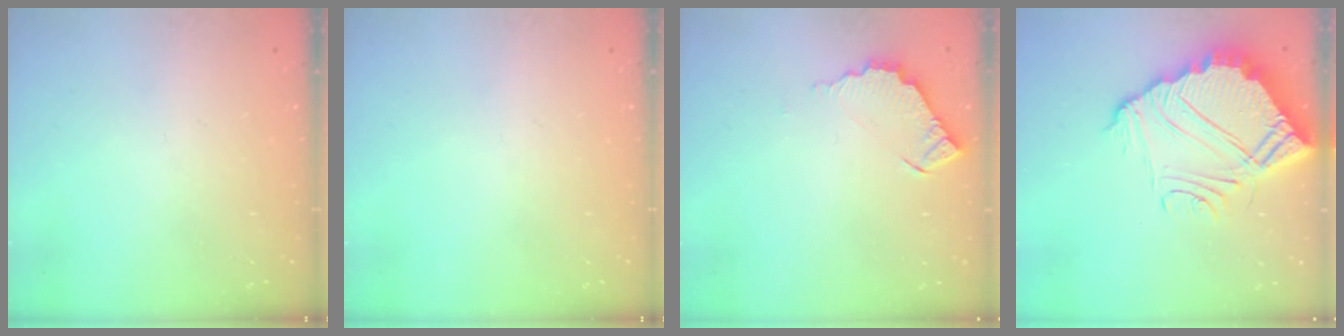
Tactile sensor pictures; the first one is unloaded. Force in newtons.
{"total": 0.0}
{"total": 5.8, "press": 5.8, "slide": 0.3}
{"total": 12.8, "press": 12.8, "slide": 1.0}